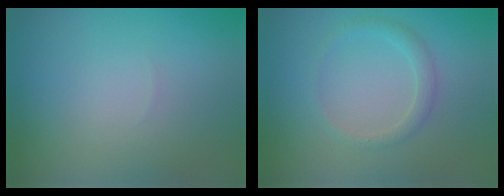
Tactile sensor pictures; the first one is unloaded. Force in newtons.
{"total": 1.5, "press": 1.4, "slide": 0.0}